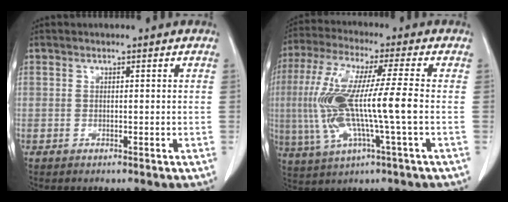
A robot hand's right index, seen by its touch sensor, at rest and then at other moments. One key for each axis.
{"total": 14.3, "fx": -1.2, "fy": 0.9, "fz": 14.2, "tx": -0.296, "ty": 0.004, "tz": -0.027}